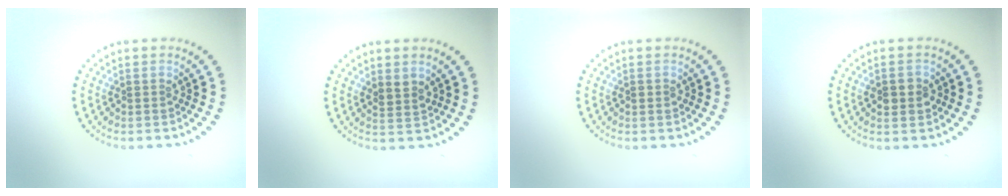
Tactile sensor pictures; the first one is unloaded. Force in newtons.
{"total": 1.5, "press": 1.3, "slide": 0.8}
{"total": 0.7, "press": 0.7, "slide": 0.2}
{"total": 2.0, "press": 2.0, "slide": 0.2}